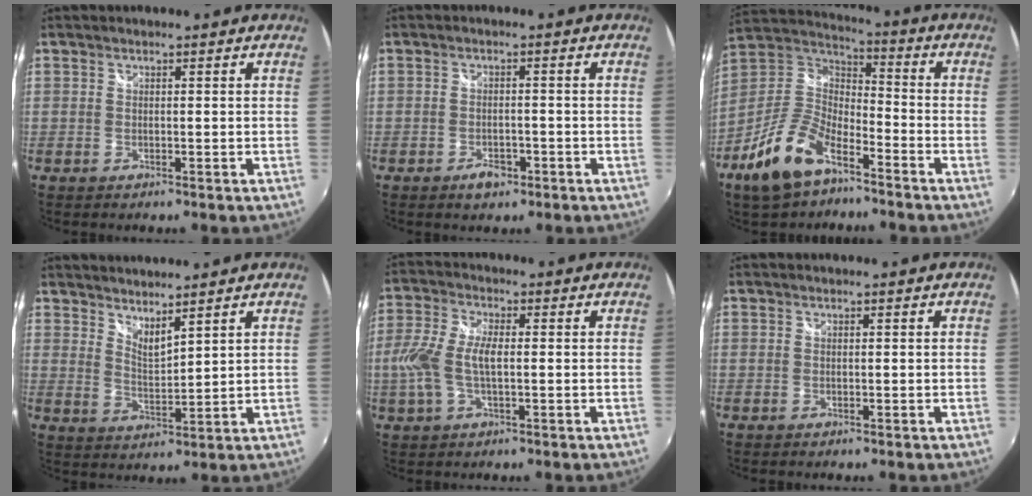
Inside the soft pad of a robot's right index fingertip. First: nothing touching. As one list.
[{"total": 3.5, "force": [-2.1, 2.1, 1.9], "torque": [-0.040, -0.002, -0.032]}, {"total": 15.2, "force": [-9.1, 6.8, 10.0], "torque": [-0.221, -0.009, -0.176]}, {"total": 5.1, "force": [4.6, 0.7, 2.1], "torque": [-0.031, -0.008, 0.080]}, {"total": 8.6, "force": [-0.7, 3.6, 7.8], "torque": [-0.171, 0.004, -0.015]}, {"total": 0.0}]